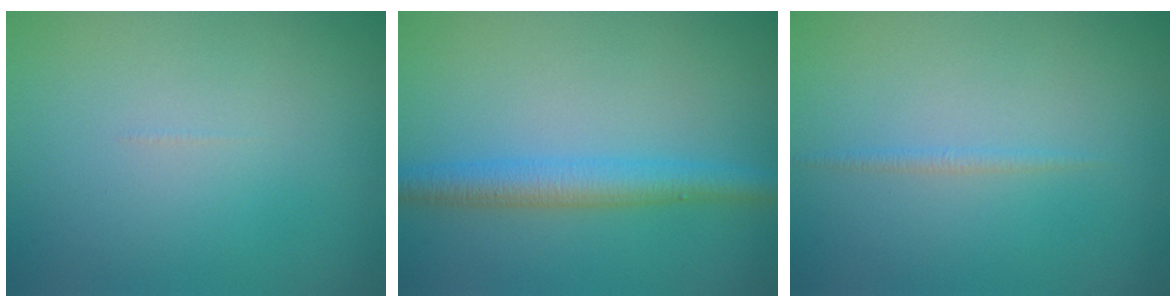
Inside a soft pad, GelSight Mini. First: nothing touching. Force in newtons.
{"total": 3.6, "press": 3.6, "slide": 0.0}
{"total": 0.7, "press": 0.7, "slide": 0.1}